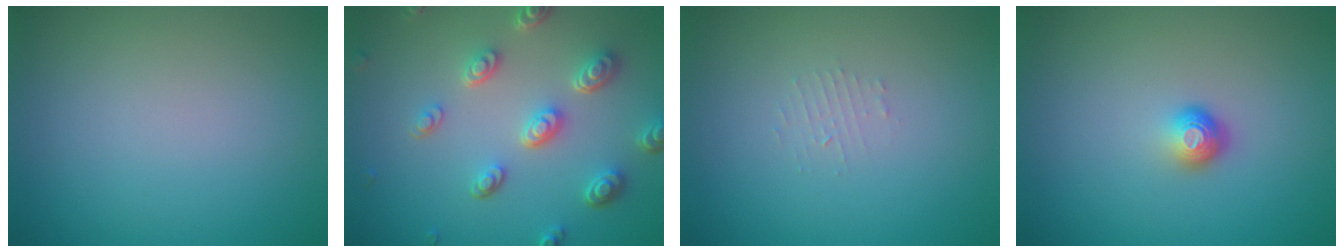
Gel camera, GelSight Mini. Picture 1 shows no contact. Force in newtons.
{"total": 5.1, "press": 3.8, "slide": 3.4}
{"total": 0.9, "press": 0.9, "slide": 0.2}
{"total": 1.8, "press": 1.2, "slide": 1.3}